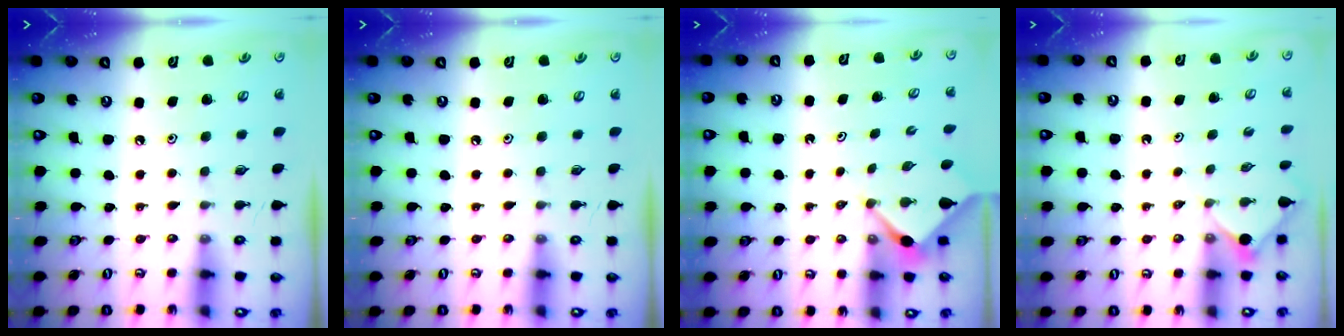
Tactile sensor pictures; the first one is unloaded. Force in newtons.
{"total": 0.0}
{"total": 3.1, "press": 3.0, "slide": 0.3}
{"total": 2.3, "press": 2.2, "slide": 0.3}